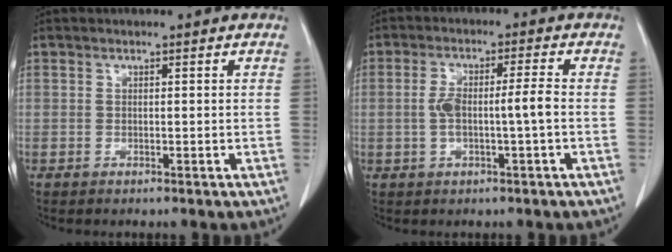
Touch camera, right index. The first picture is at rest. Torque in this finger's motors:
{"motor_torque": [0.33, 0.11, 0.30, 0.10]}